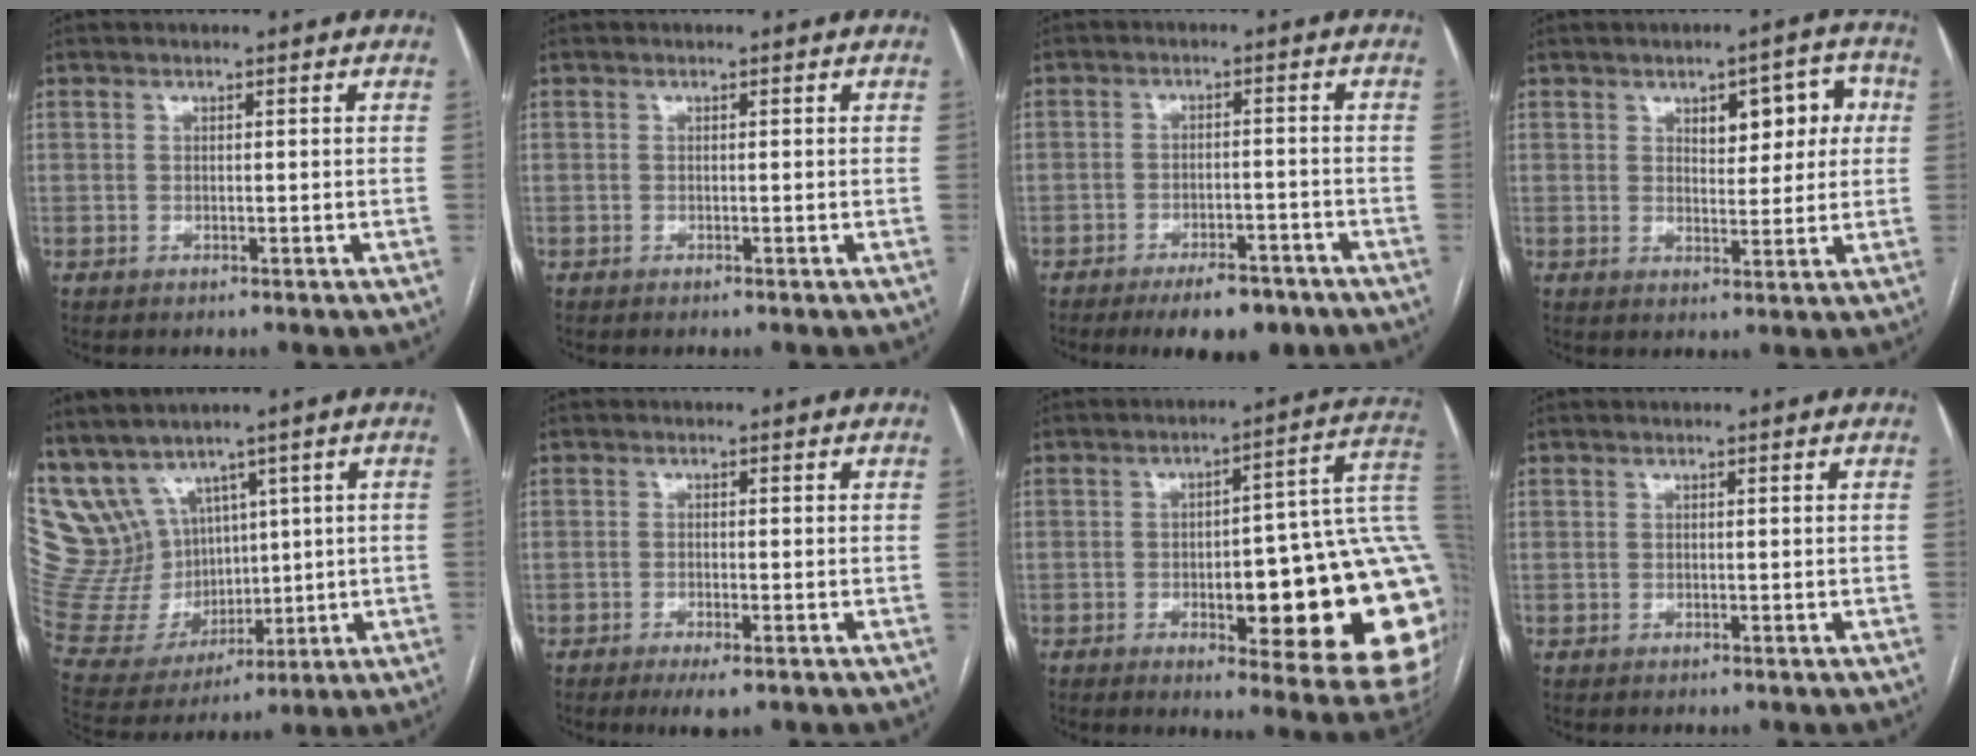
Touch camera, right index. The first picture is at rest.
{"total": 0.0}
{"total": 7.5, "force": [-5.5, 2.8, 4.2], "torque": [-0.057, 0.000, -0.081]}
{"total": 7.3, "force": [2.2, 3.3, 6.1], "torque": [-0.069, 0.023, 0.033]}
{"total": 14.6, "force": [8.3, 11.0, 4.9], "torque": [-0.141, 0.057, 0.207]}
{"total": 3.4, "force": [-2.0, 0.5, 2.7], "torque": [-0.044, -0.007, -0.030]}
{"total": 25.7, "force": [-3.2, 5.7, 24.8], "torque": [-0.224, 0.029, -0.025]}
{"total": 0.0}